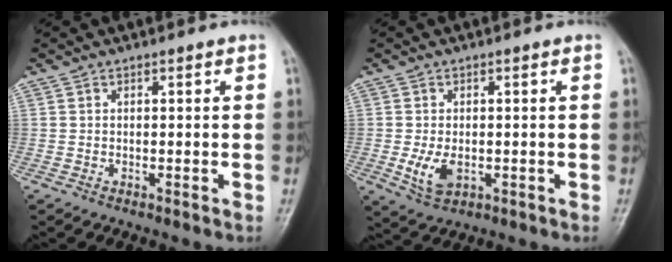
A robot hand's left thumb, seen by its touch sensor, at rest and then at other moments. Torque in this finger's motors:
{"motor_torque": [0.05, 0.14, 0.57, 0.18, 0.07]}